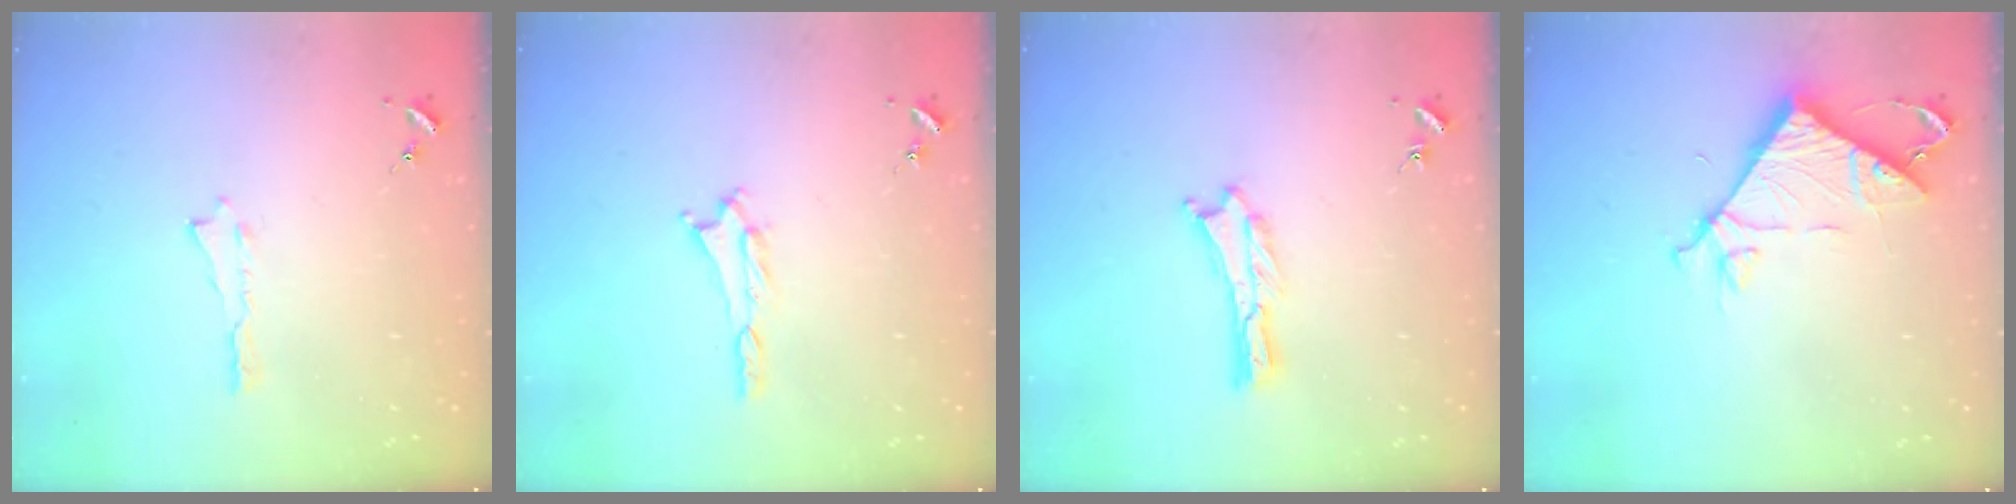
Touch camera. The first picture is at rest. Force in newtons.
{"total": 1.2, "press": 1.2, "slide": 0.2}
{"total": 0.0}
{"total": 7.9, "press": 7.8, "slide": 0.6}